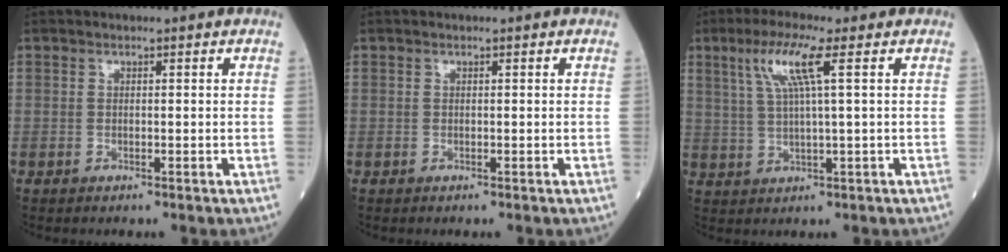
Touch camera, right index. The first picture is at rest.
{"total": 0.0}
{"total": 7.0, "force": [2.9, -0.2, 6.4], "torque": [-0.133, 0.010, 0.061]}